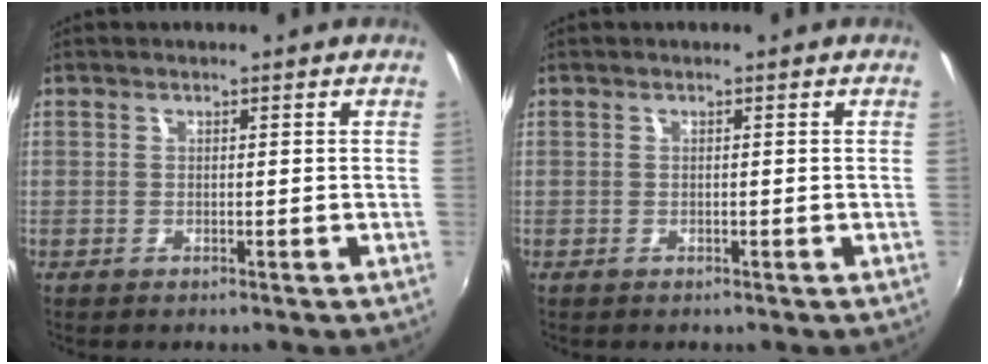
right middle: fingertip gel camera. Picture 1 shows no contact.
{"total": 0.0}